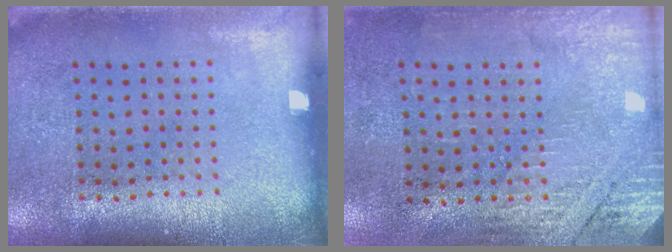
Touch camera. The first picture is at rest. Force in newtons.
{"total": 2.7, "press": 2.4, "slide": 1.2}